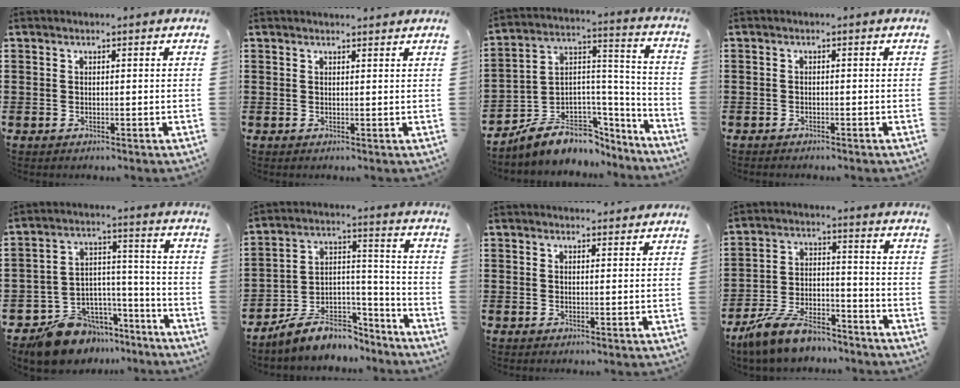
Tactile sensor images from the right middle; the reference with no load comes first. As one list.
[{"total": 0.9, "force": [0.9, -0.1, 0.2], "torque": [-0.005, -0.001, 0.017]}, {"total": 6.6, "force": [-5.4, 3.6, 1.2], "torque": [-0.040, -0.001, -0.103]}, {"total": 0.8, "force": [-0.8, 0.2, 0.1], "torque": [-0.002, 0.000, -0.016]}, {"total": 9.9, "force": [-8.8, 4.5, 1.0], "torque": [-0.020, 0.038, -0.163]}, {"total": 7.5, "force": [-6.6, 3.4, 1.4], "torque": [-0.032, 0.017, -0.125]}, {"total": 1.3, "force": [1.3, 0.1, 0.1], "torque": [0.003, -0.002, 0.022]}, {"total": 9.3, "force": [-8.0, 2.3, 4.1], "torque": [-0.086, 0.018, -0.157]}]